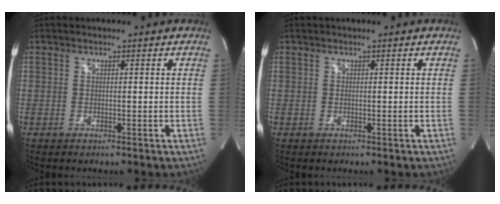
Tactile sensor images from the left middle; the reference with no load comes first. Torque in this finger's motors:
{"motor_torque": [0.08, 0.02, -0.09, 0.00]}